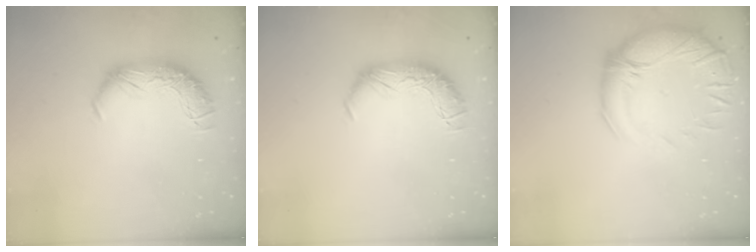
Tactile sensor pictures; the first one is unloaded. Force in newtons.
{"total": 0.0}
{"total": 4.6, "press": 2.8, "slide": 3.6}